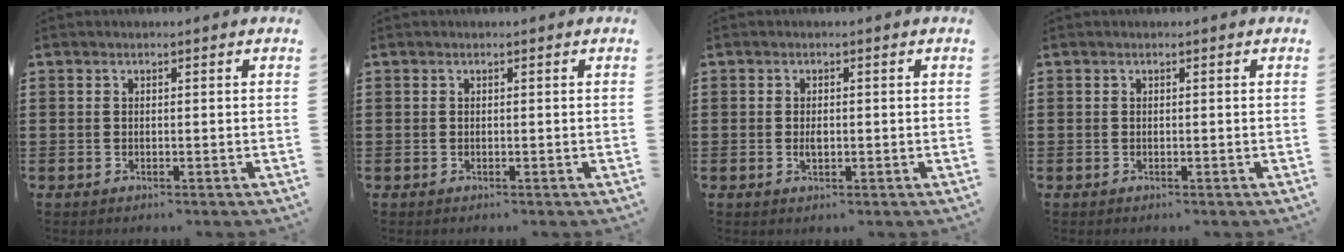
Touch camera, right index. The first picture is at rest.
{"total": 0.0}
{"total": 1.5, "force": [-0.1, 0.8, 1.3], "torque": [-0.027, 0.002, -0.002]}
{"total": 0.0}